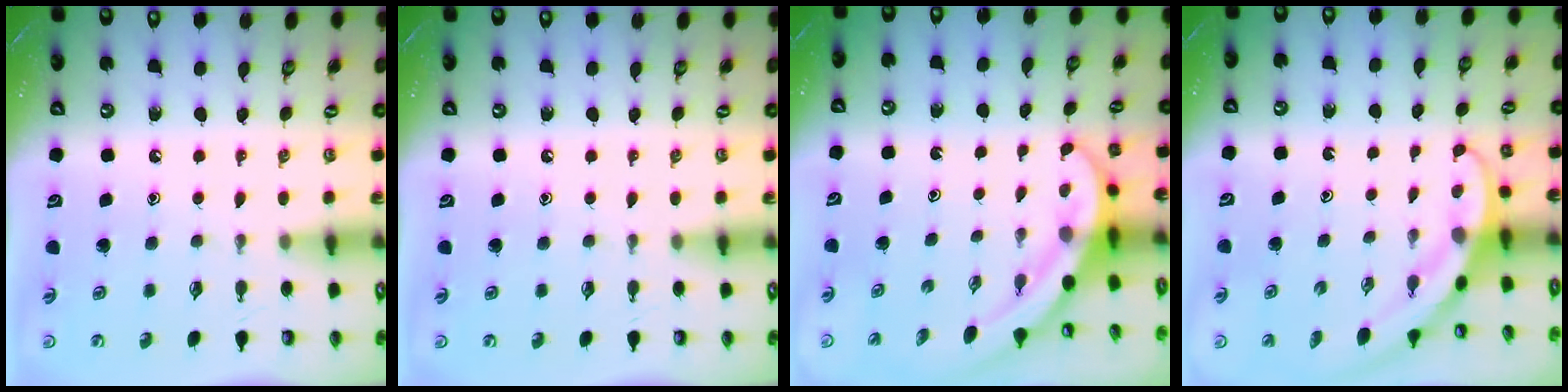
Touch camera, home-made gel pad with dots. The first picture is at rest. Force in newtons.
{"total": 0.0}
{"total": 4.4, "press": 4.4, "slide": 0.3}
{"total": 3.1, "press": 3.1, "slide": 0.1}